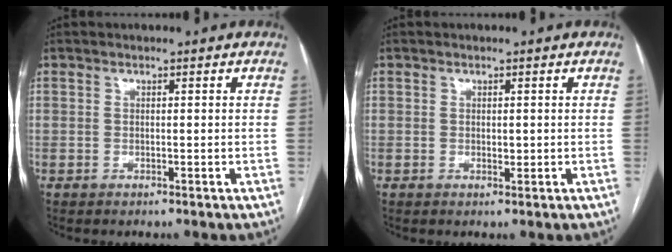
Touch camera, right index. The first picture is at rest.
{"total": 0.8, "force": [0.1, 0.5, 0.7], "torque": [-0.008, -0.002, 0.004]}